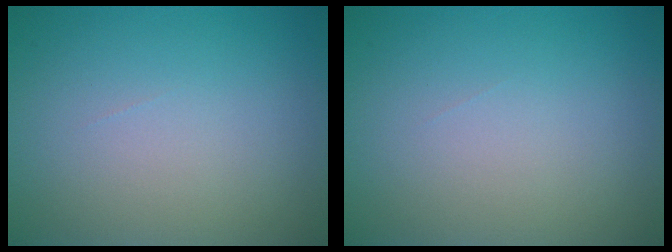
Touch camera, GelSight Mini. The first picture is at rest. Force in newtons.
{"total": 0.0}